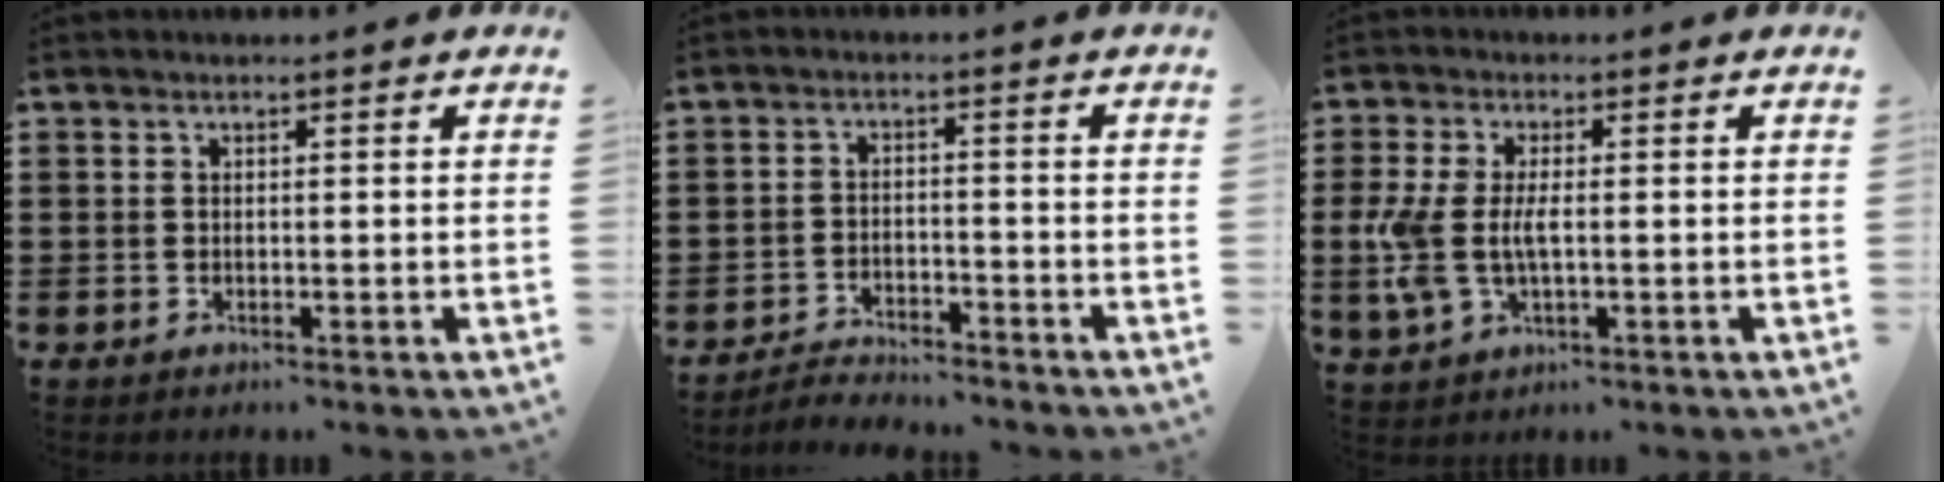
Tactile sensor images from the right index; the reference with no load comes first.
{"total": 3.2, "force": [-3.2, 0.3, 0.0], "torque": [-0.004, 0.005, -0.070]}
{"total": 6.3, "force": [-0.3, 3.1, 5.5], "torque": [-0.138, -0.006, -0.014]}